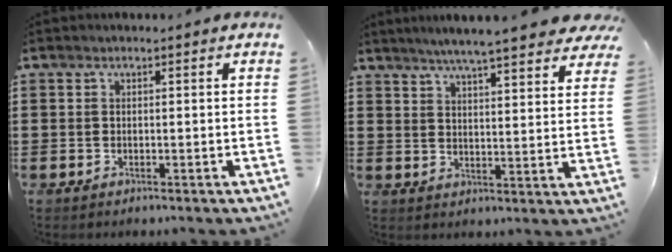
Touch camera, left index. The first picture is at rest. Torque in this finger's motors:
{"motor_torque": [2.14, 0.00, 0.58, 0.02]}